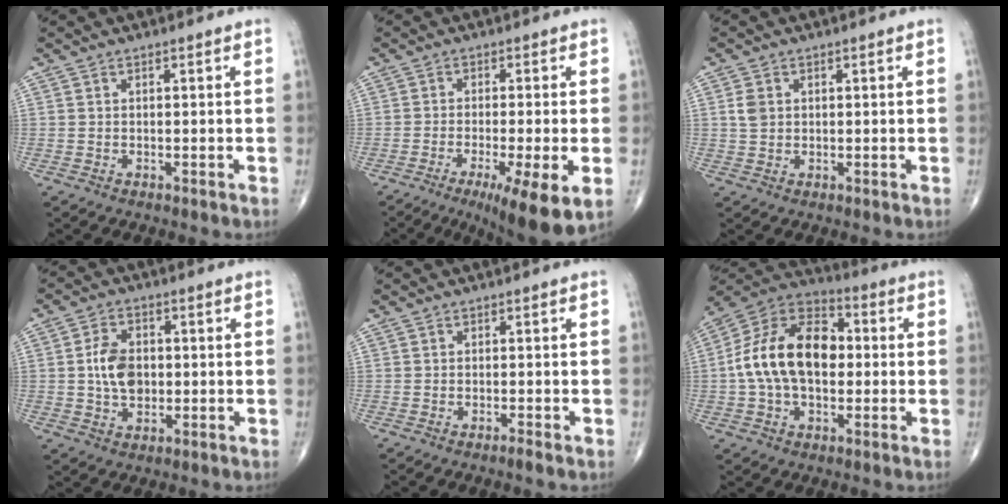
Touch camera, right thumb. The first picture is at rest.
{"total": 11.5, "force": [-4.8, 1.8, 10.3], "torque": [-0.154, -0.016, -0.073]}
{"total": 2.7, "force": [0.6, 2.1, 1.5], "torque": [-0.025, 0.001, 0.014]}
{"total": 7.4, "force": [0.0, 5.1, 5.4], "torque": [-0.085, 0.006, 0.000]}
{"total": 1.0, "force": [-0.8, -0.1, 0.6], "torque": [-0.018, 0.002, -0.017]}
{"total": 18.5, "force": [0.2, 11.6, 14.4], "torque": [-0.243, 0.033, -0.005]}